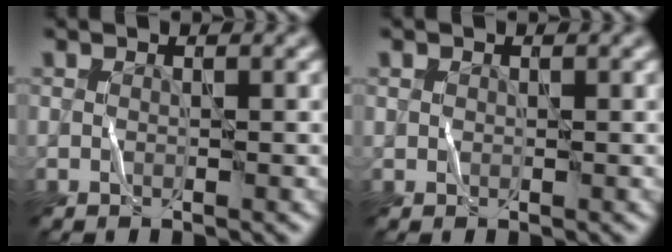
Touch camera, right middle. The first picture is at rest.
{"total": 0.0}